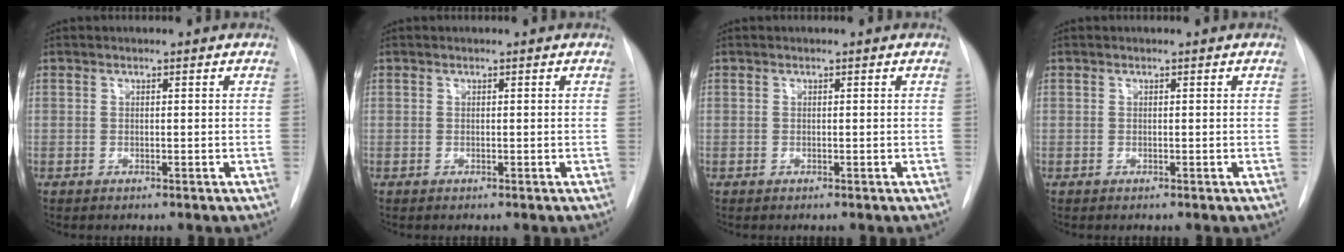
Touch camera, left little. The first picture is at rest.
{"total": 0.0}
{"total": 0.0}
{"total": 0.0}